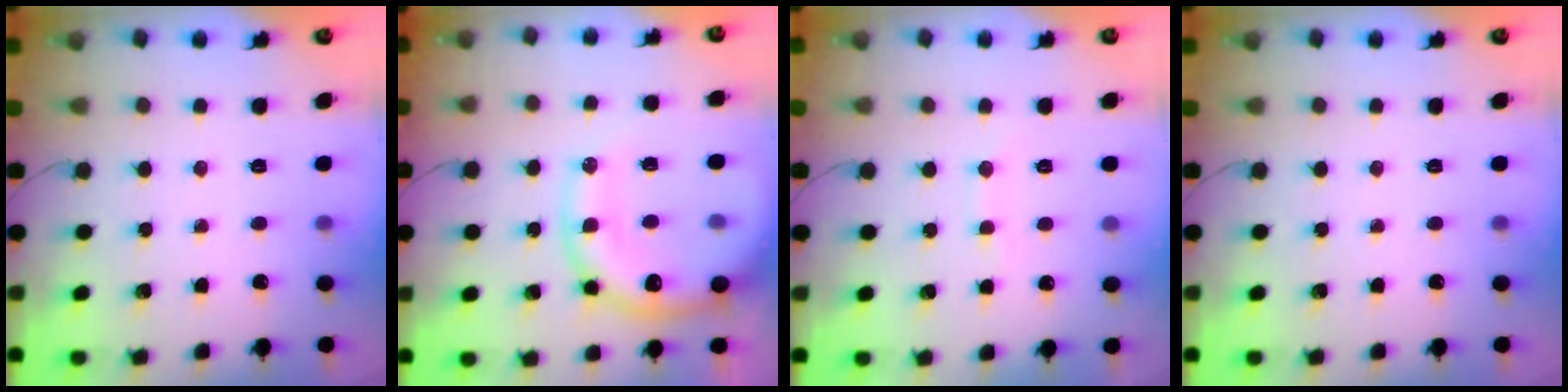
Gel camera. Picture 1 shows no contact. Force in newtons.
{"total": 19.5, "press": 19.1, "slide": 4.0}
{"total": 3.9, "press": 3.8, "slide": 0.5}
{"total": 0.0}